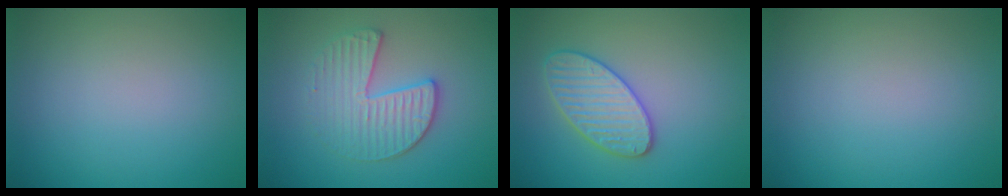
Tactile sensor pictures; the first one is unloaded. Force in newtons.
{"total": 3.5, "press": 3.3, "slide": 1.2}
{"total": 3.6, "press": 3.6, "slide": 0.2}
{"total": 0.0}